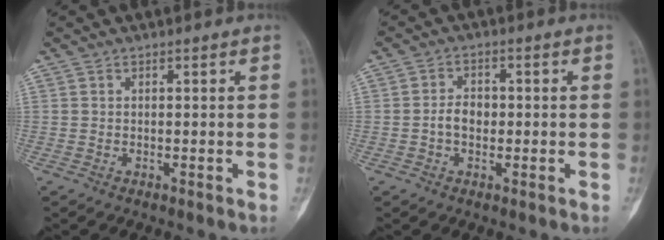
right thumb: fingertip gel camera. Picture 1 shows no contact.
{"total": 3.6, "force": [-0.5, 2.6, 2.5], "torque": [-0.035, 0.011, -0.015]}